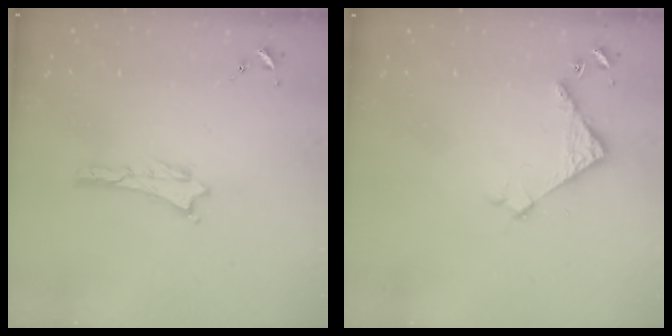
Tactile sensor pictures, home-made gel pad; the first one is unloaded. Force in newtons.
{"total": 3.8, "press": 3.8, "slide": 0.3}